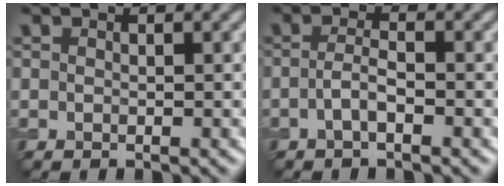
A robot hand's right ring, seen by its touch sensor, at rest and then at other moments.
{"total": 1.7, "force": [-0.7, 0.4, 1.6], "torque": [-0.032, 0.003, -0.017]}